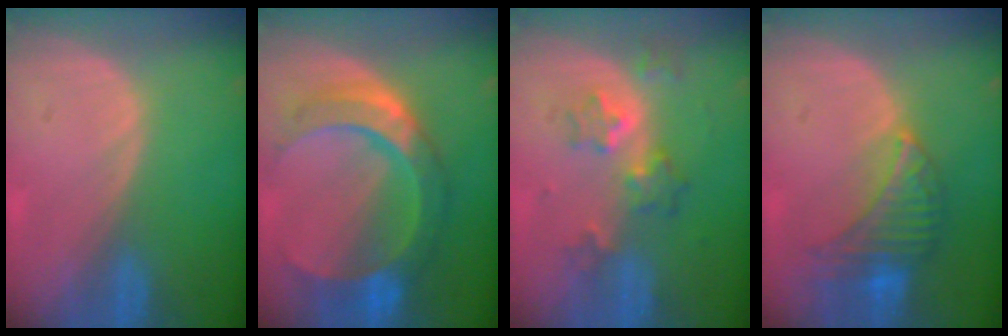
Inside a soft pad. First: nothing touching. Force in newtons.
{"total": 10.0, "press": 10.0, "slide": 0.9}
{"total": 6.3, "press": 5.5, "slide": 3.1}
{"total": 7.7, "press": 7.0, "slide": 3.2}